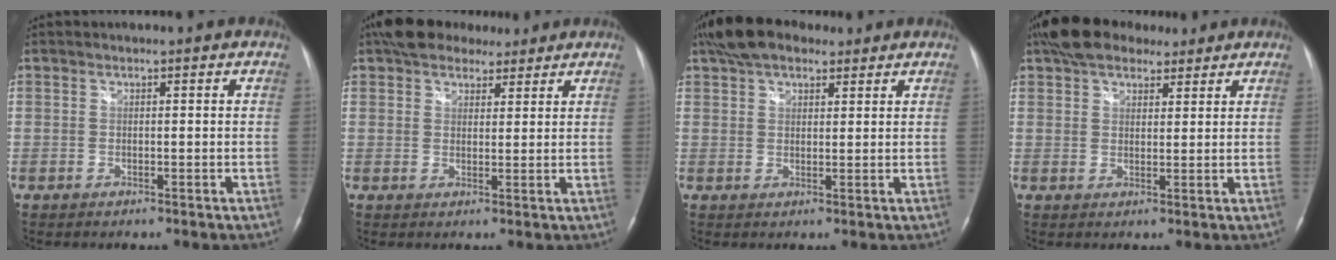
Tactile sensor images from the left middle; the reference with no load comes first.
{"total": 9.1, "force": [7.4, 4.0, 3.4], "torque": [-0.045, 0.029, 0.118]}
{"total": 8.4, "force": [6.1, 3.9, 4.2], "torque": [-0.081, 0.033, 0.108]}
{"total": 10.1, "force": [7.8, 4.4, 4.5], "torque": [-0.071, 0.037, 0.134]}